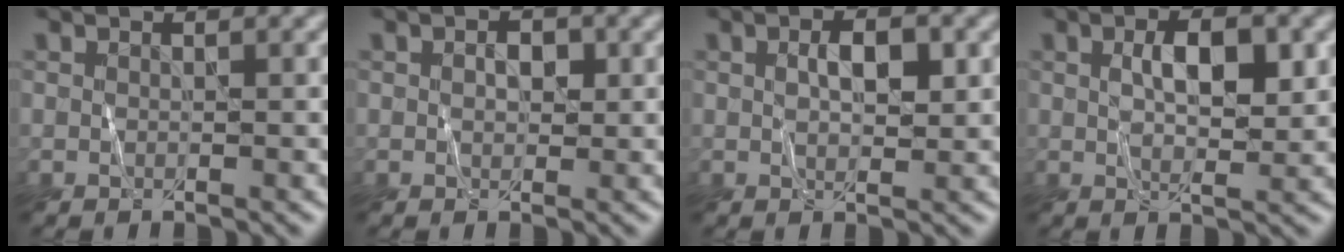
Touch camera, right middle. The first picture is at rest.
{"total": 1.4, "force": [0.3, 0.9, 1.0], "torque": [-0.014, 0.003, 0.003]}
{"total": 2.8, "force": [0.8, 1.2, 2.4], "torque": [-0.041, 0.004, 0.013]}
{"total": 4.1, "force": [1.1, 1.6, 3.6], "torque": [-0.065, 0.003, 0.021]}